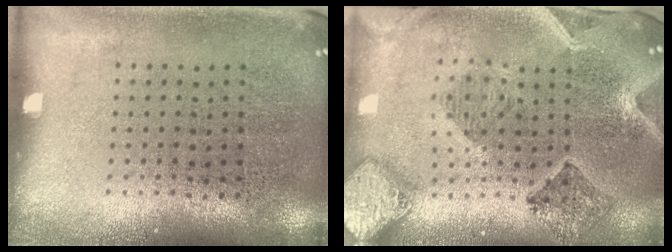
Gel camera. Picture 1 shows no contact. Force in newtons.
{"total": 2.1, "press": 1.9, "slide": 0.7}